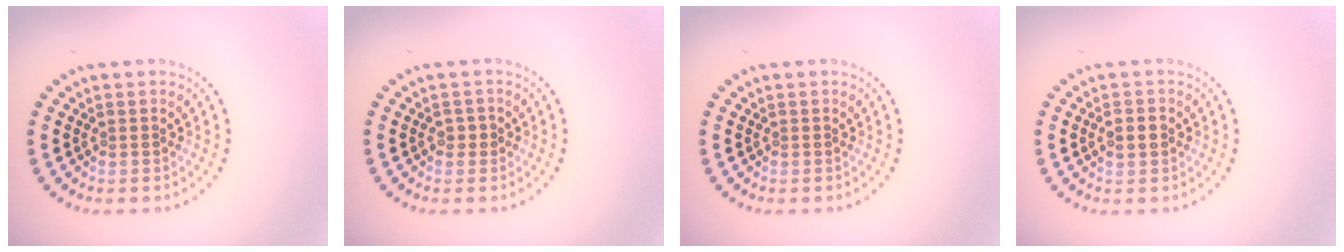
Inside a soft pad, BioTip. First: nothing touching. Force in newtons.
{"total": 1.0, "press": 0.9, "slide": 0.3}
{"total": 0.0}
{"total": 2.0, "press": 2.0, "slide": 0.1}